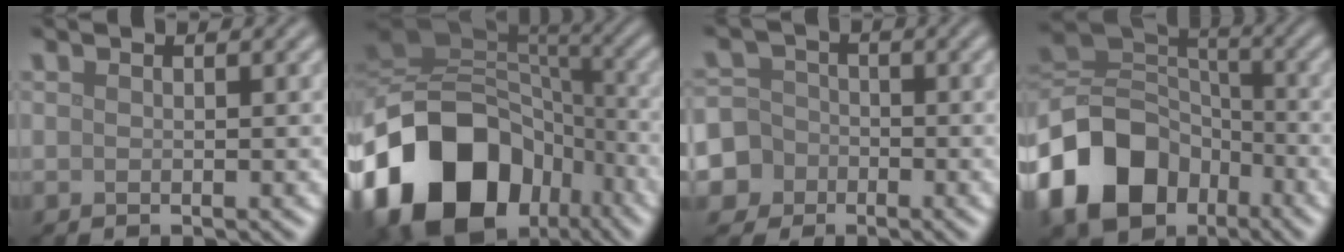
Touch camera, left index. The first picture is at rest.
{"total": 18.3, "force": [-8.3, 13.1, 9.6], "torque": [-0.206, -0.021, -0.143]}
{"total": 6.9, "force": [-3.1, 6.1, 0.8], "torque": [-0.018, -0.003, -0.081]}
{"total": 12.7, "force": [-6.1, 9.0, 6.5], "torque": [-0.146, -0.007, -0.122]}